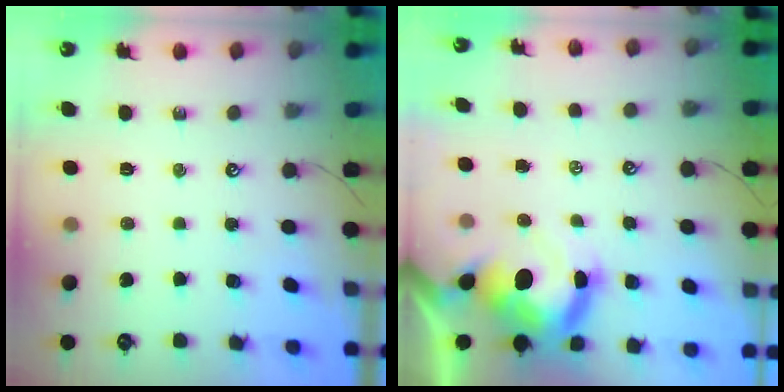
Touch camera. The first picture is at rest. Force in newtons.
{"total": 13.0, "press": 12.8, "slide": 1.7}